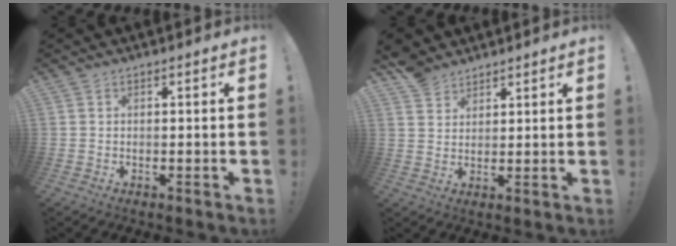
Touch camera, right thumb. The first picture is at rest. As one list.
[{"total": 5.8, "force": [4.8, 3.0, 1.1], "torque": [-0.019, -0.028, 0.095]}]